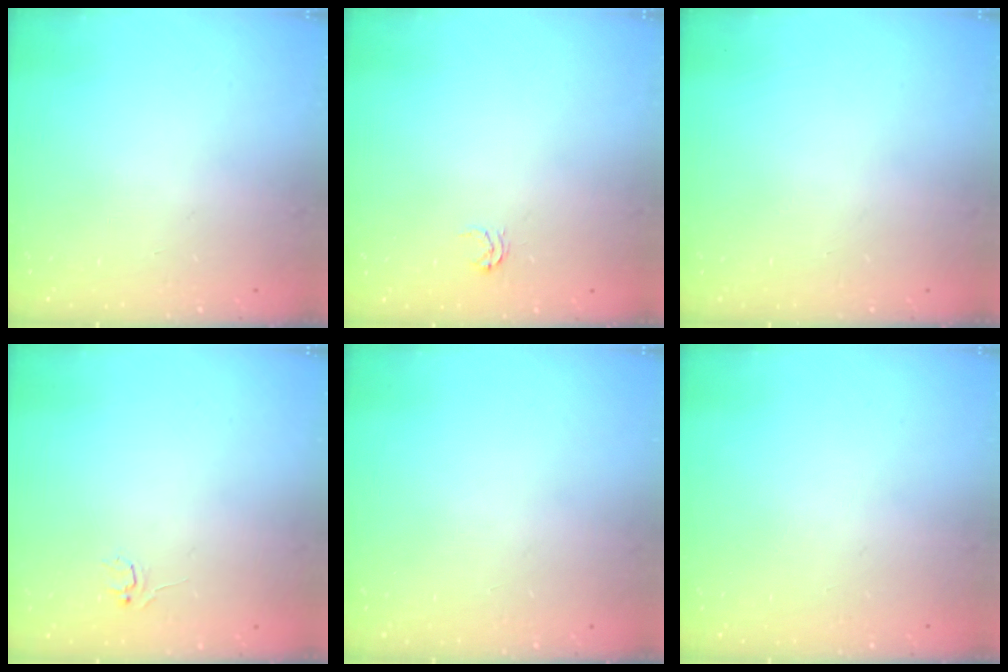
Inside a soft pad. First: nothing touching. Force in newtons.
{"total": 2.7, "press": 2.7, "slide": 0.4}
{"total": 0.0}
{"total": 3.1, "press": 3.1, "slide": 0.3}
{"total": 0.0}
{"total": 0.0}